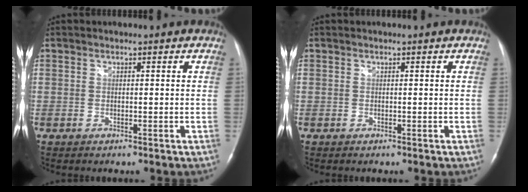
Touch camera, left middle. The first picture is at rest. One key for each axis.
{"total": 0.0}